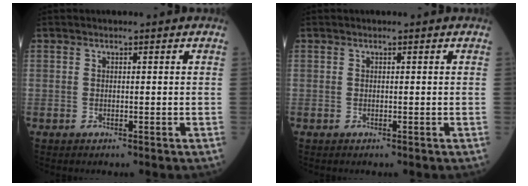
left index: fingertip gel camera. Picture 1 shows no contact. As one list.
[{"total": 0.0}]